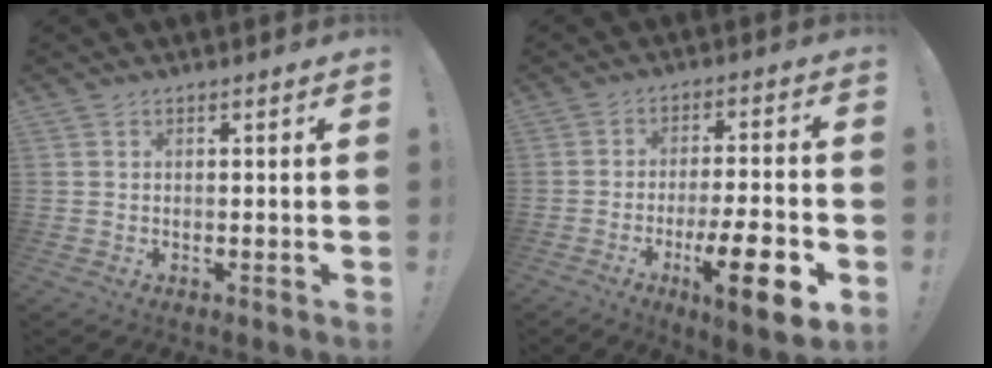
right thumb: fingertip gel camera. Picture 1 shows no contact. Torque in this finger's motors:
{"motor_torque": [1.99, 1.55, 1.71, -0.95, 0.42]}